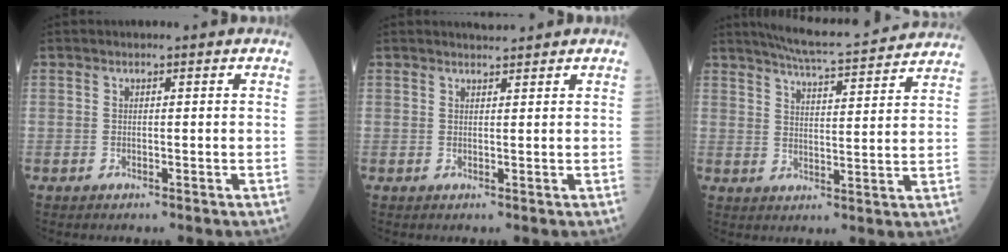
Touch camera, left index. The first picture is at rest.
{"total": 1.3, "force": [1.3, -0.2, 0.0], "torque": [-0.005, 0.001, 0.026]}
{"total": 16.0, "force": [14.9, 0.7, 5.8], "torque": [-0.099, 0.008, 0.198]}